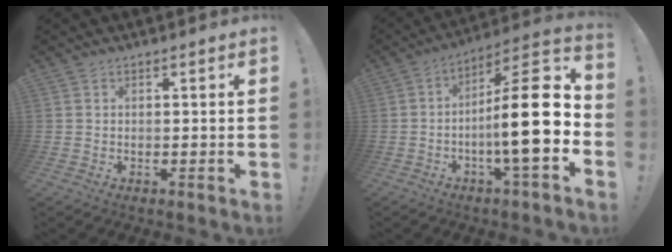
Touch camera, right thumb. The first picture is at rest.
{"total": 20.2, "force": [-3.3, 4.2, 19.5], "torque": [-0.322, 0.019, -0.059]}